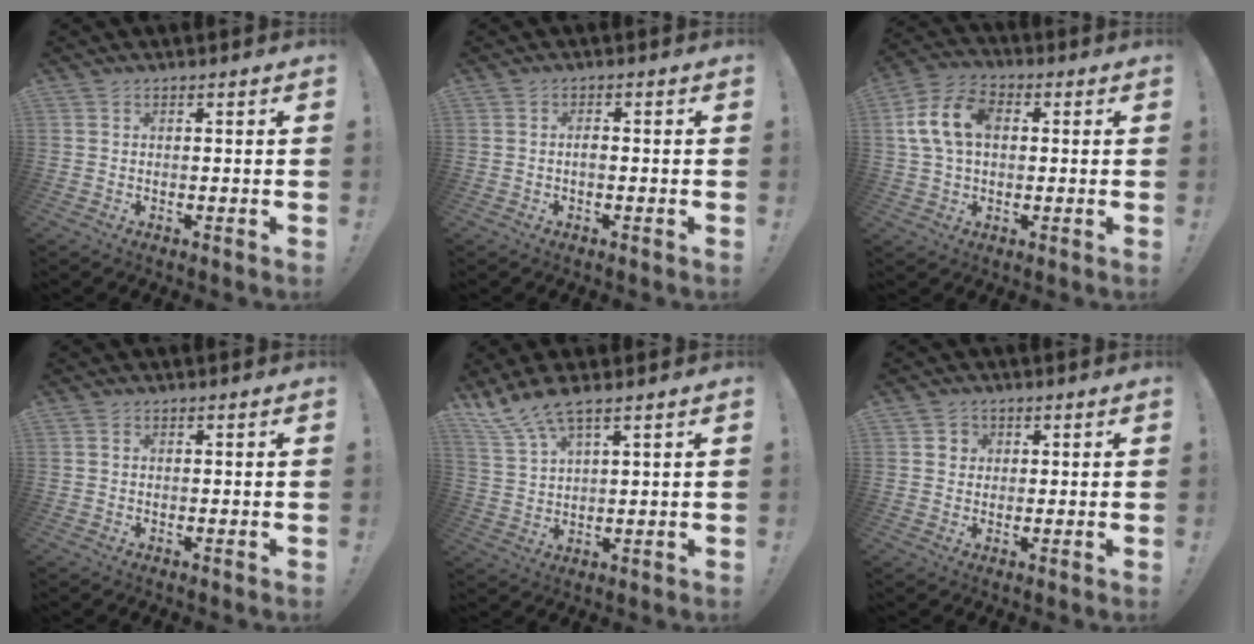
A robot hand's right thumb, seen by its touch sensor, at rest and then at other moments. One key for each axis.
{"total": 1.5, "fx": -0.5, "fy": 0.8, "fz": 1.2, "tx": -0.022, "ty": 0.005, "tz": -0.010}
{"total": 13.2, "fx": 2.3, "fy": 8.9, "fz": 9.5, "tx": -0.187, "ty": 0.010, "tz": 0.044}
{"total": 0.0}
{"total": 7.7, "fx": 6.1, "fy": 1.2, "fz": 4.4, "tx": -0.103, "ty": -0.028, "tz": 0.118}
{"total": 3.0, "fx": 0.6, "fy": 2.9, "fz": 0.7, "tx": -0.004, "ty": -0.001, "tz": 0.010}